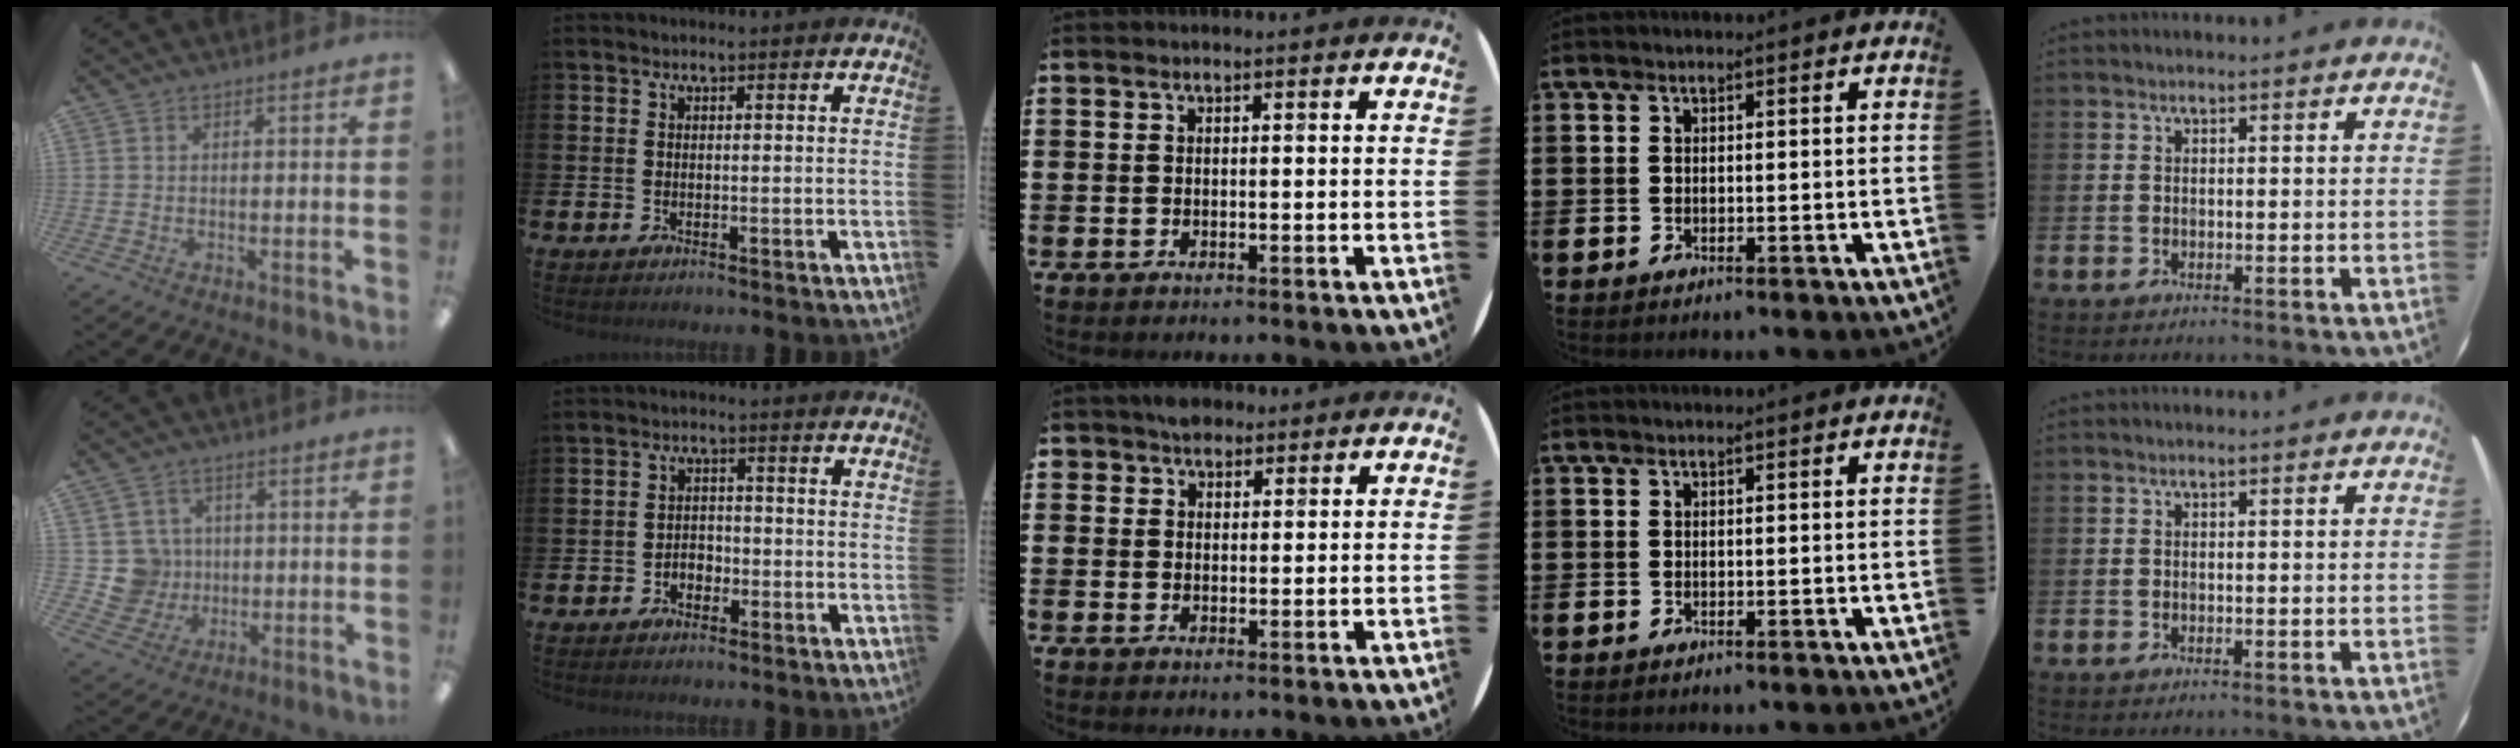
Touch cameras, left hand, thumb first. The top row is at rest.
{"thumb": {"total": 7.9, "force": [1.1, 7.8, 0.8], "torque": [-0.029, 0.004, 0.031]}, "index": {"total": 2.0, "force": [-1.3, 1.4, 0.6], "torque": [-0.016, 0.005, -0.029]}, "middle": {"total": 2.4, "force": [2.0, 1.3, 0.1], "torque": [0.001, 0.001, 0.039]}}